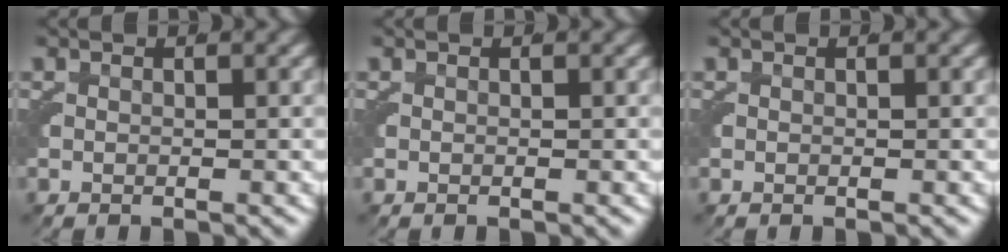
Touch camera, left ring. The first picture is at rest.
{"total": 0.0}
{"total": 0.0}